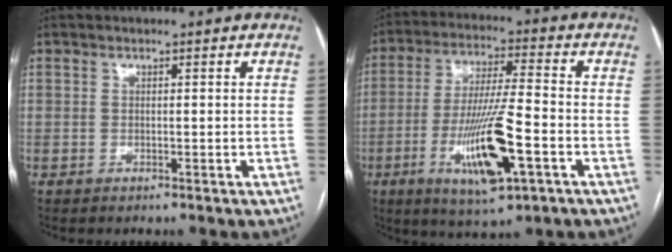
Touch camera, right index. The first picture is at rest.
{"total": 14.3, "force": [-4.9, 1.9, 13.3], "torque": [-0.258, -0.016, -0.082]}